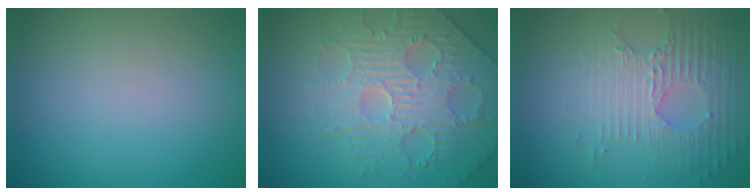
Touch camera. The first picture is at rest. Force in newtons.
{"total": 4.7, "press": 4.7, "slide": 0.2}
{"total": 5.4, "press": 3.5, "slide": 4.1}